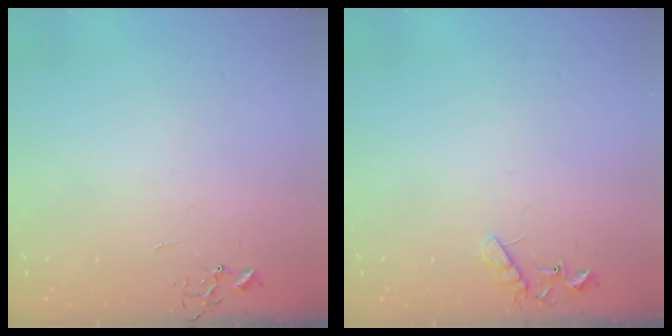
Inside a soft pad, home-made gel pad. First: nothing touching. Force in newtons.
{"total": 8.0, "press": 8.0, "slide": 0.4}